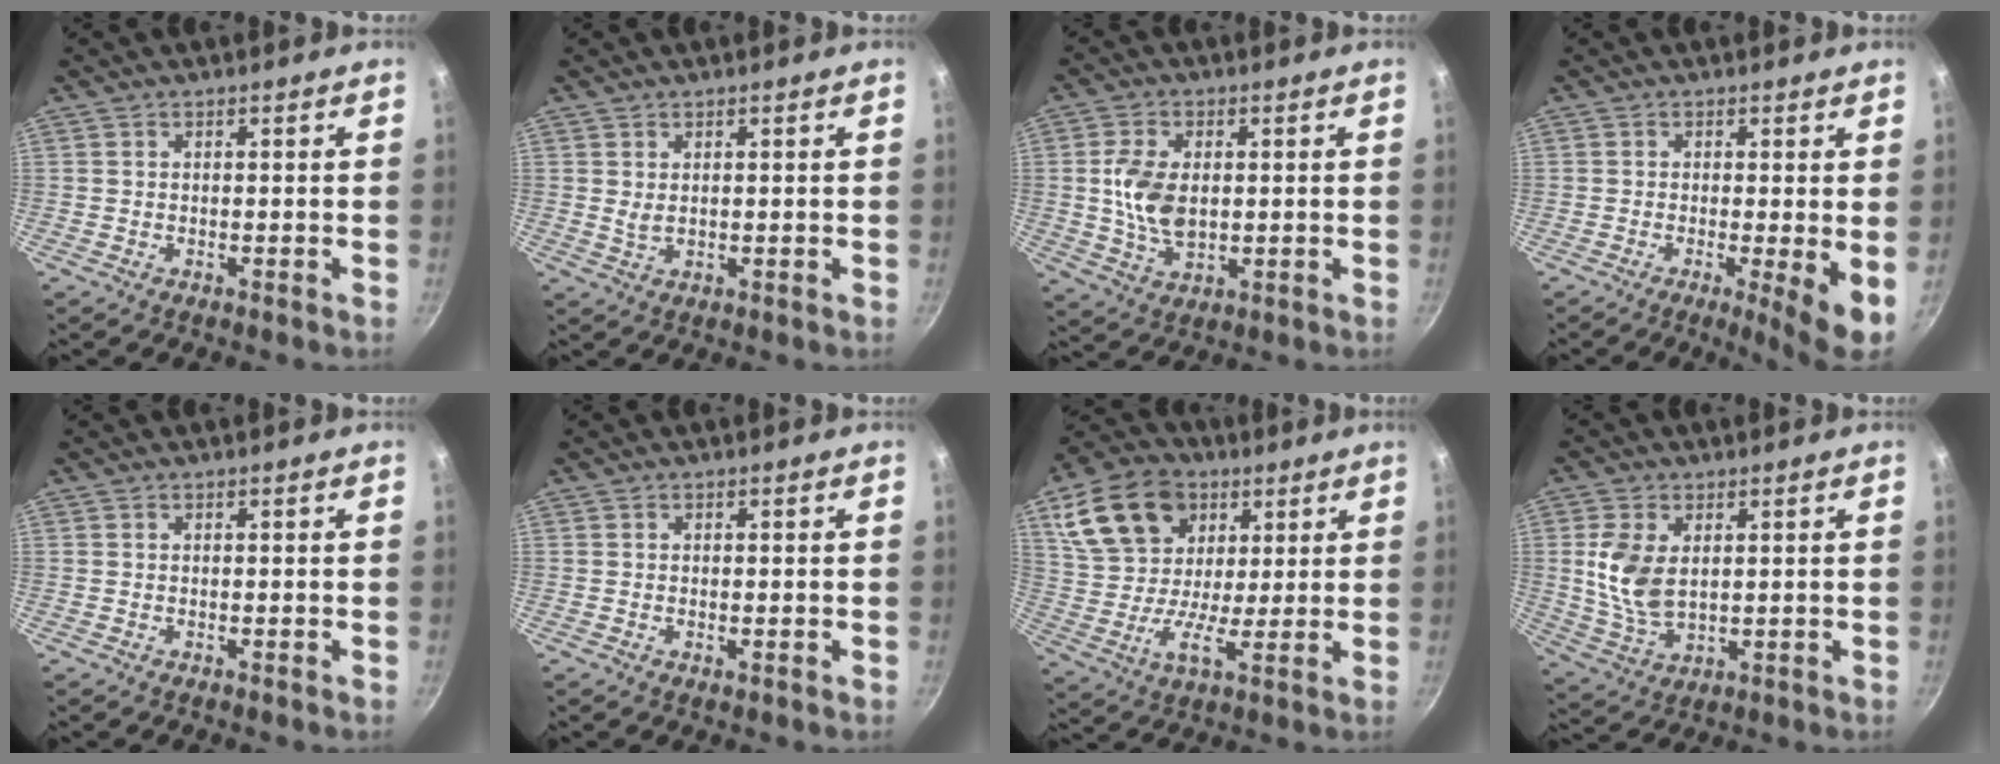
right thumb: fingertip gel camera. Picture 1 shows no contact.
{"total": 1.9, "force": [0.6, 1.0, 1.4], "torque": [-0.026, -0.006, 0.016]}
{"total": 9.2, "force": [0.7, 5.8, 7.1], "torque": [-0.129, -0.007, 0.015]}
{"total": 6.3, "force": [-0.8, 1.0, 6.1], "torque": [-0.086, -0.014, -0.010]}
{"total": 0.0}
{"total": 0.7, "force": [-0.1, 0.3, 0.6], "torque": [-0.009, 0.000, -0.002]}
{"total": 17.2, "force": [8.0, 11.9, 9.5], "torque": [-0.161, -0.003, 0.139]}
{"total": 9.5, "force": [1.8, 5.8, 7.3], "torque": [-0.145, -0.017, 0.041]}